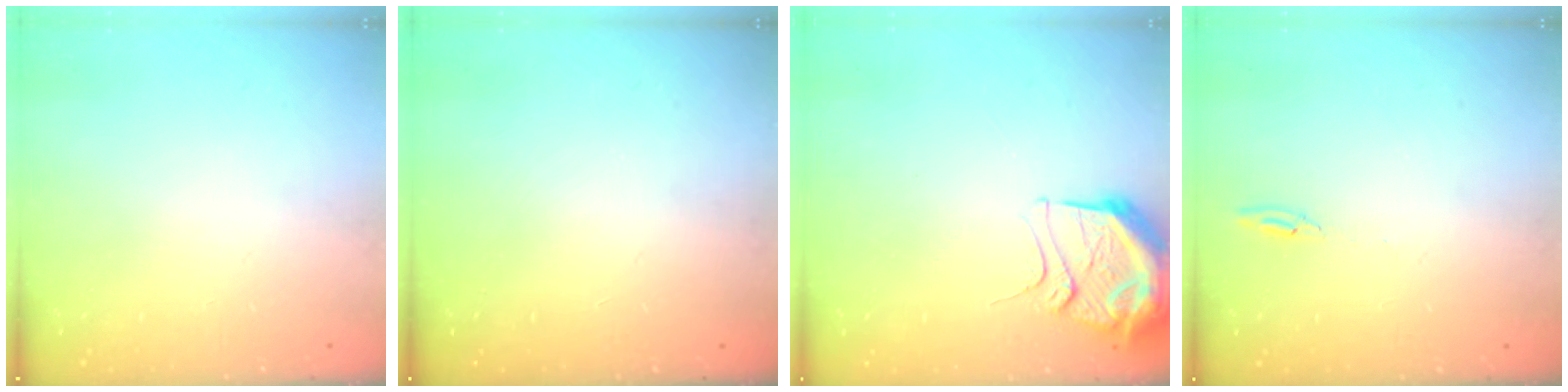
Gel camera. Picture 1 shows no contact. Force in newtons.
{"total": 0.0}
{"total": 11.0, "press": 11.0, "slide": 0.9}
{"total": 3.5, "press": 3.5, "slide": 0.4}